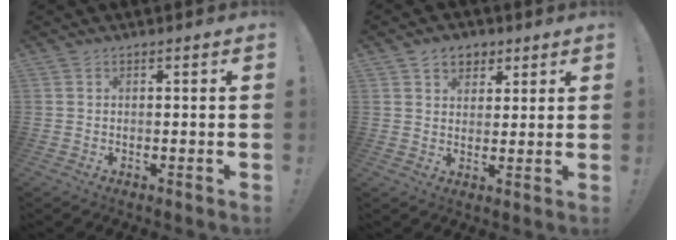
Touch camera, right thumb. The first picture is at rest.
{"total": 6.1, "force": [3.5, 4.6, 2.2], "torque": [-0.018, -0.018, 0.064]}